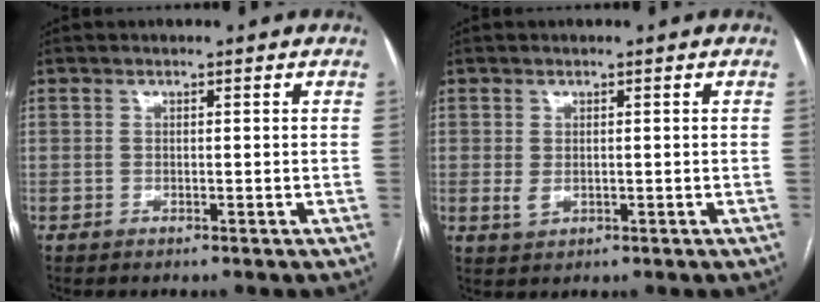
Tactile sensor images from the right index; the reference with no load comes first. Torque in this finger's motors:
{"motor_torque": [0.08, 0.02, 0.00, 0.01]}